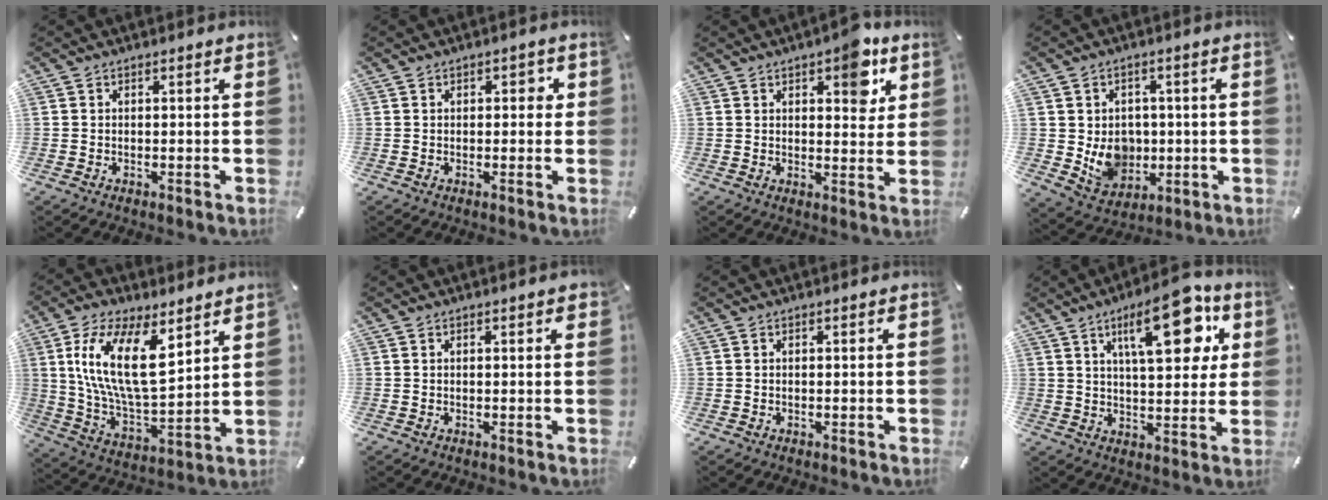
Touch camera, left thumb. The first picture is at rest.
{"total": 1.5, "force": [0.2, 1.2, 0.9], "torque": [-0.003, 0.002, -0.004]}
{"total": 8.9, "force": [4.8, 4.5, 5.9], "torque": [-0.053, -0.027, 0.075]}
{"total": 8.9, "force": [0.2, 8.2, 3.5], "torque": [-0.065, -0.007, 0.012]}
{"total": 17.7, "force": [7.7, 7.7, 13.9], "torque": [-0.293, -0.032, 0.129]}
{"total": 0.8, "force": [0.3, 0.2, 0.7], "torque": [-0.005, 0.000, 0.003]}
{"total": 0.0}
{"total": 18.4, "force": [8.0, 7.5, 14.8], "torque": [-0.209, -0.020, 0.121]}